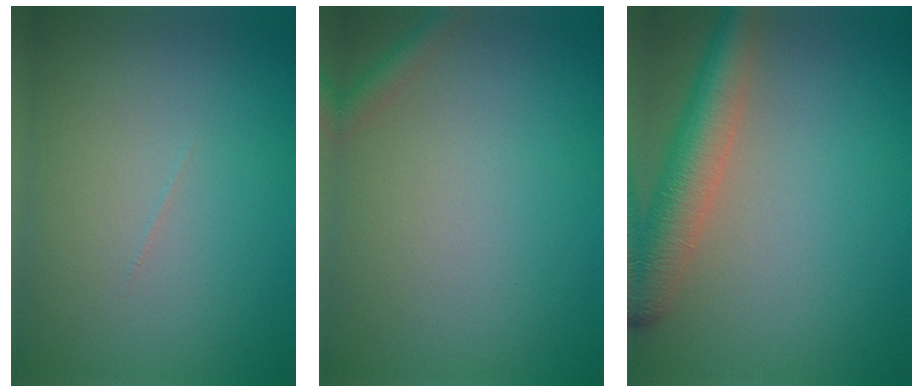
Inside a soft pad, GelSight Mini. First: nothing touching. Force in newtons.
{"total": 1.5, "press": 1.5, "slide": 0.0}
{"total": 5.7, "press": 5.7, "slide": 0.3}